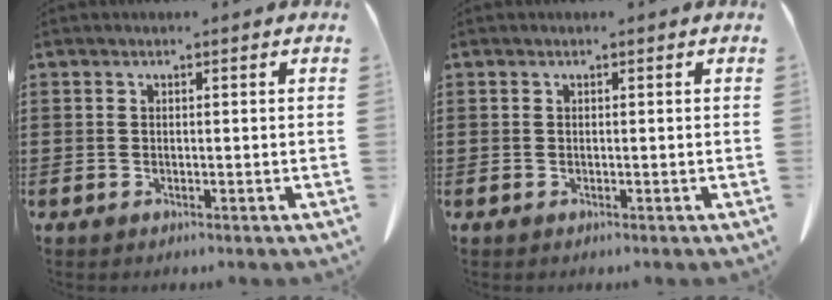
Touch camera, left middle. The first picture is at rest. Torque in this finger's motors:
{"motor_torque": [0.12, -0.13, 0.03, 0.01]}